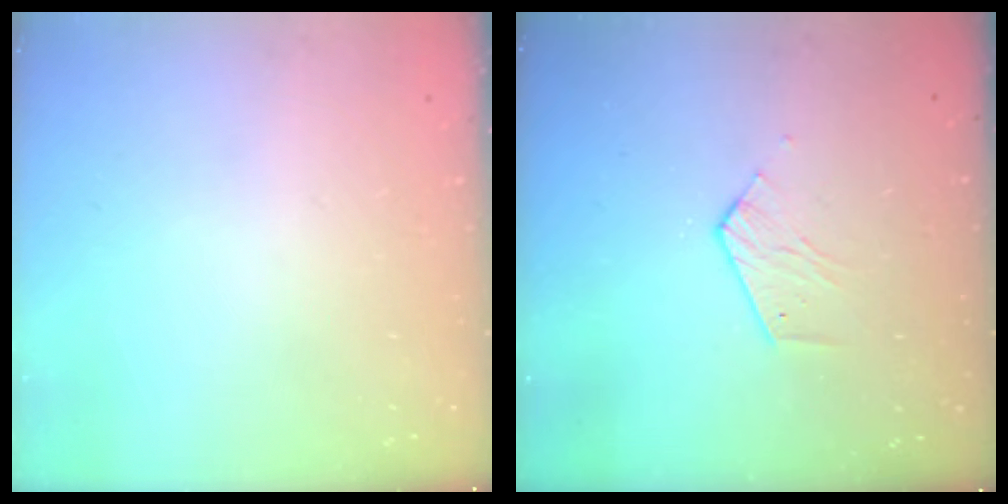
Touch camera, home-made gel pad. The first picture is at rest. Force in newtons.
{"total": 3.9, "press": 3.9, "slide": 0.3}